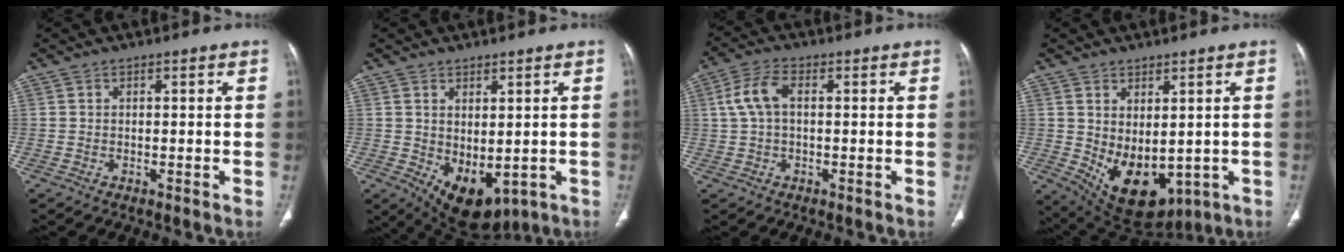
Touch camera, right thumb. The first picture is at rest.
{"total": 9.2, "force": [-1.4, 5.2, 7.5], "torque": [-0.097, -0.008, 0.008]}
{"total": 6.0, "force": [0.9, 3.2, 4.9], "torque": [-0.111, 0.020, 0.013]}
{"total": 12.0, "force": [-0.9, 7.1, 9.6], "torque": [-0.136, -0.015, 0.022]}